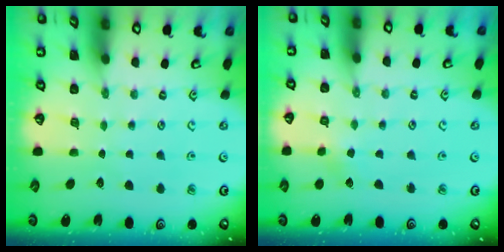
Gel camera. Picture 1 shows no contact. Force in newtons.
{"total": 1.8, "press": 1.8, "slide": 0.3}